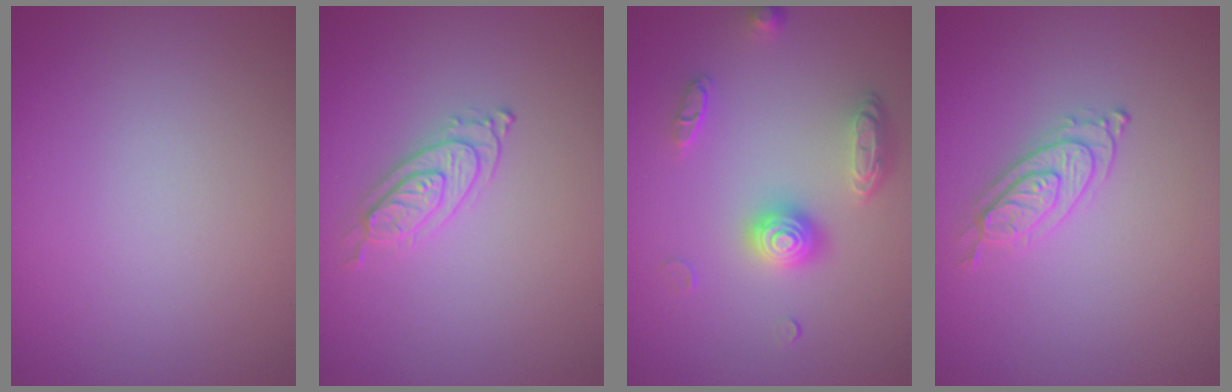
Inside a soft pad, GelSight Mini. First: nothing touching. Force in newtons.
{"total": 2.2, "press": 2.0, "slide": 0.7}
{"total": 3.5, "press": 3.0, "slide": 1.8}
{"total": 2.2, "press": 2.1, "slide": 0.7}